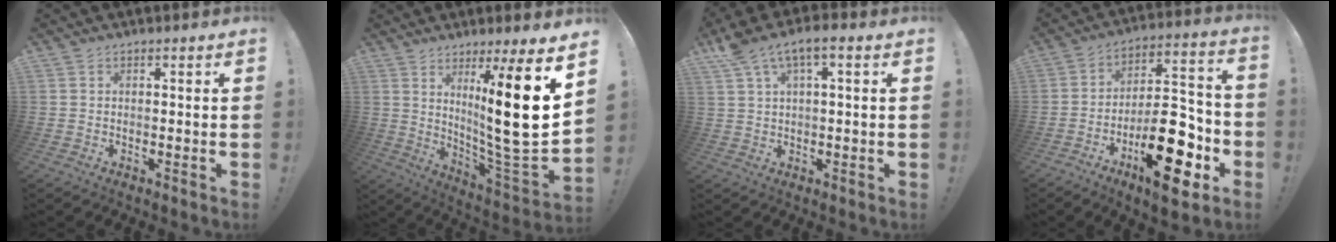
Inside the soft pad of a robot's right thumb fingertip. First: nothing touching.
{"total": 19.5, "force": [5.0, 1.7, 18.8], "torque": [-0.298, -0.049, 0.067]}
{"total": 6.9, "force": [3.4, 2.5, 5.5], "torque": [-0.100, -0.005, 0.062]}
{"total": 19.7, "force": [-8.8, 9.4, 14.9], "torque": [-0.200, 0.062, -0.128]}